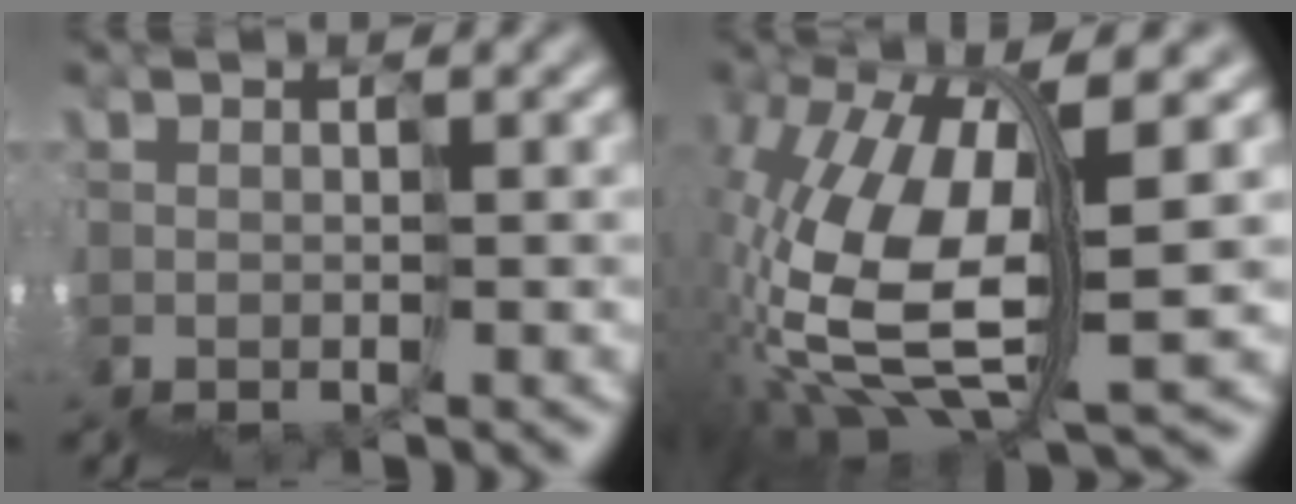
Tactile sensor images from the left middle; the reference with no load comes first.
{"total": 7.7, "force": [1.4, 3.1, 6.9], "torque": [-0.174, 0.004, 0.027]}